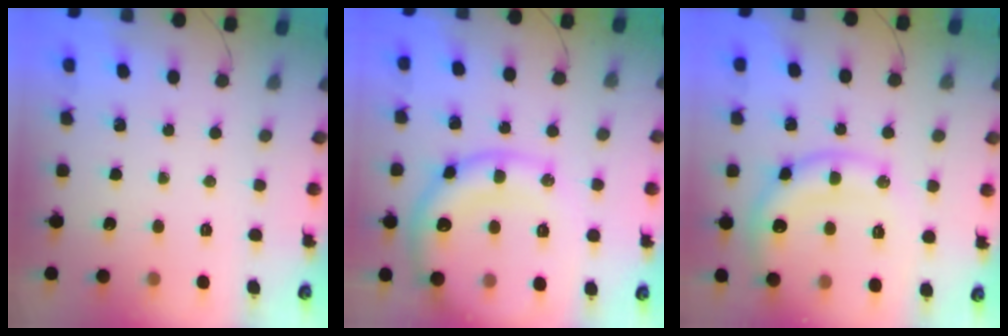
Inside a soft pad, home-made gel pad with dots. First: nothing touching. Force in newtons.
{"total": 16.5, "press": 16.3, "slide": 2.4}
{"total": 14.0, "press": 13.9, "slide": 1.6}